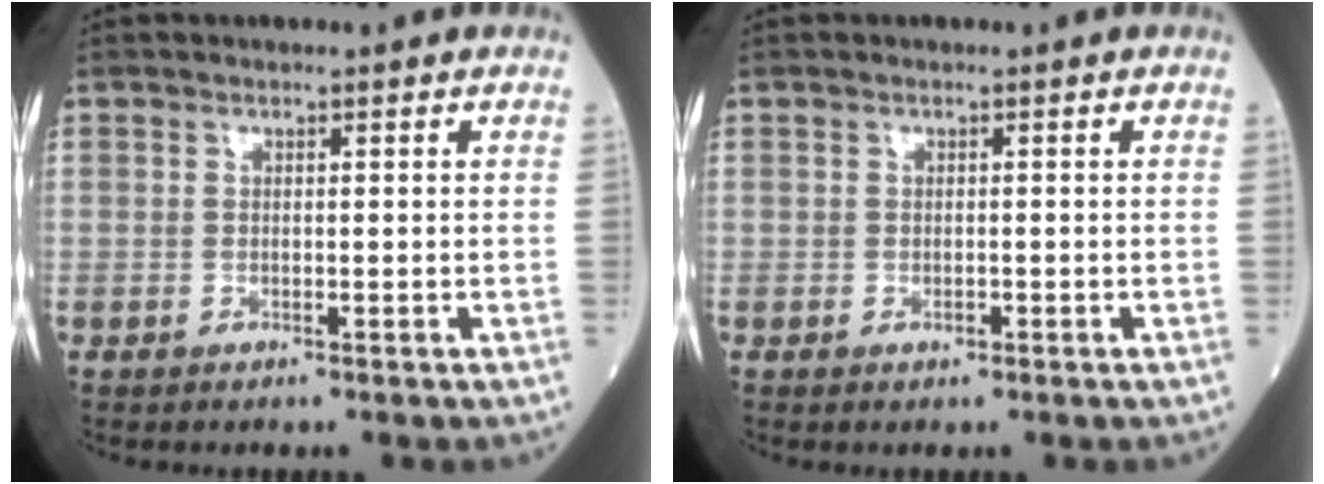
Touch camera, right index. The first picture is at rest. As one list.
[{"total": 0.7, "force": [-0.3, 0.4, 0.5], "torque": [-0.009, 0.000, -0.004]}]